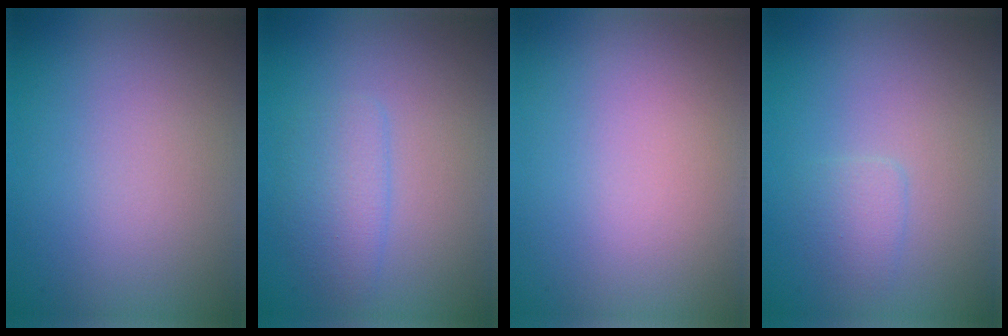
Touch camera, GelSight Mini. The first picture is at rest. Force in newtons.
{"total": 2.4, "press": 2.4, "slide": 0.1}
{"total": 0.0}
{"total": 1.2, "press": 1.2, "slide": 0.1}